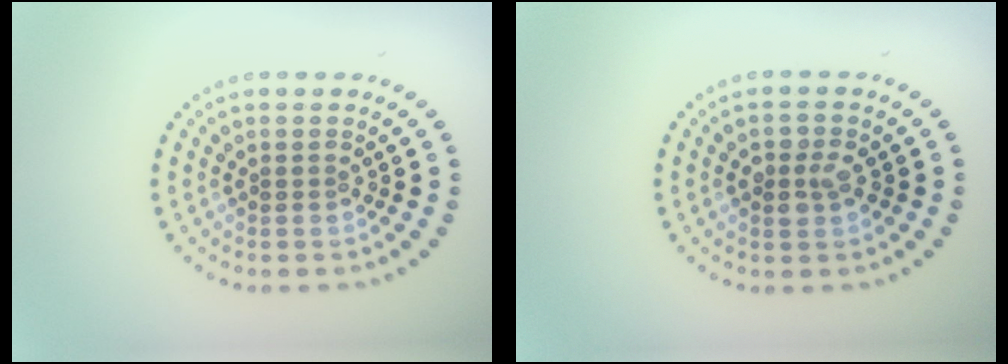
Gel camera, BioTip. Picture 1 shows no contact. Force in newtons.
{"total": 2.0, "press": 2.0, "slide": 0.2}